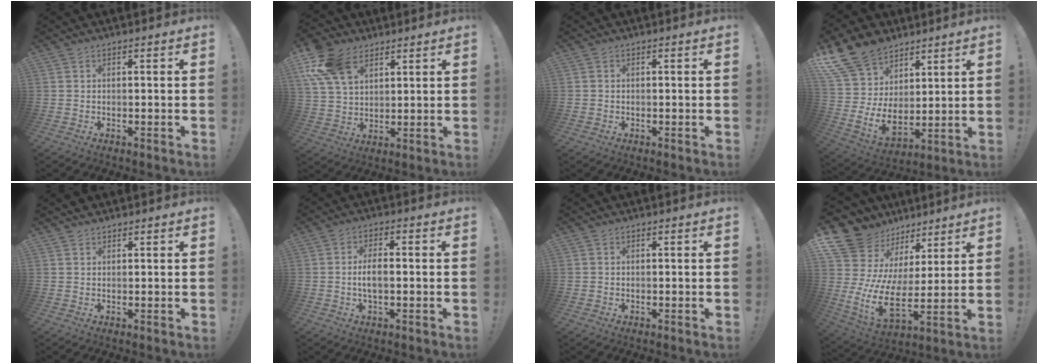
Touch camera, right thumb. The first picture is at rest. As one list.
[{"total": 15.1, "force": [7.8, 10.0, 8.1], "torque": [-0.157, -0.030, 0.150]}, {"total": 1.0, "force": [-0.3, 0.9, 0.0], "torque": [-0.004, 0.005, -0.005]}, {"total": 15.8, "force": [7.8, 11.5, 7.5], "torque": [-0.159, -0.060, 0.161]}, {"total": 1.1, "force": [1.0, 0.5, 0.1], "torque": [0.002, -0.005, 0.019]}, {"total": 5.2, "force": [-0.9, 2.1, 4.7], "torque": [-0.079, 0.003, -0.018]}, {"total": 0.8, "force": [0.1, 0.8, 0.0], "torque": [0.004, 0.001, 0.002]}, {"total": 14.1, "force": [3.8, 9.7, 9.5], "torque": [-0.212, -0.060, 0.079]}]